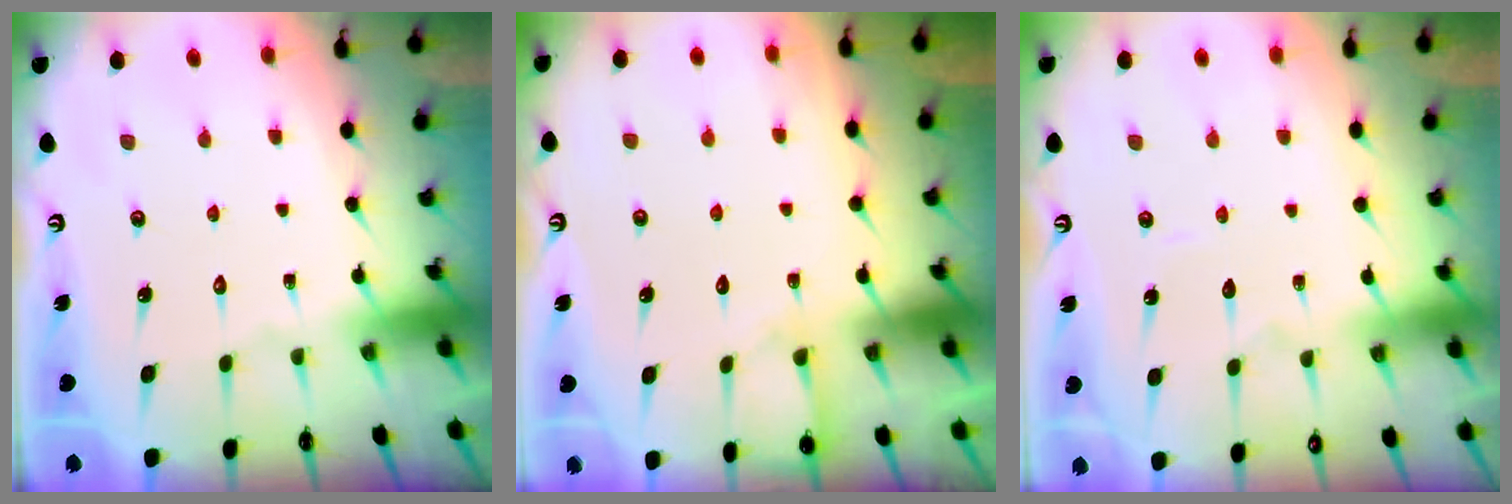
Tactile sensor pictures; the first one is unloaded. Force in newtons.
{"total": 5.2, "press": 5.2, "slide": 0.5}
{"total": 3.5, "press": 3.5, "slide": 0.2}